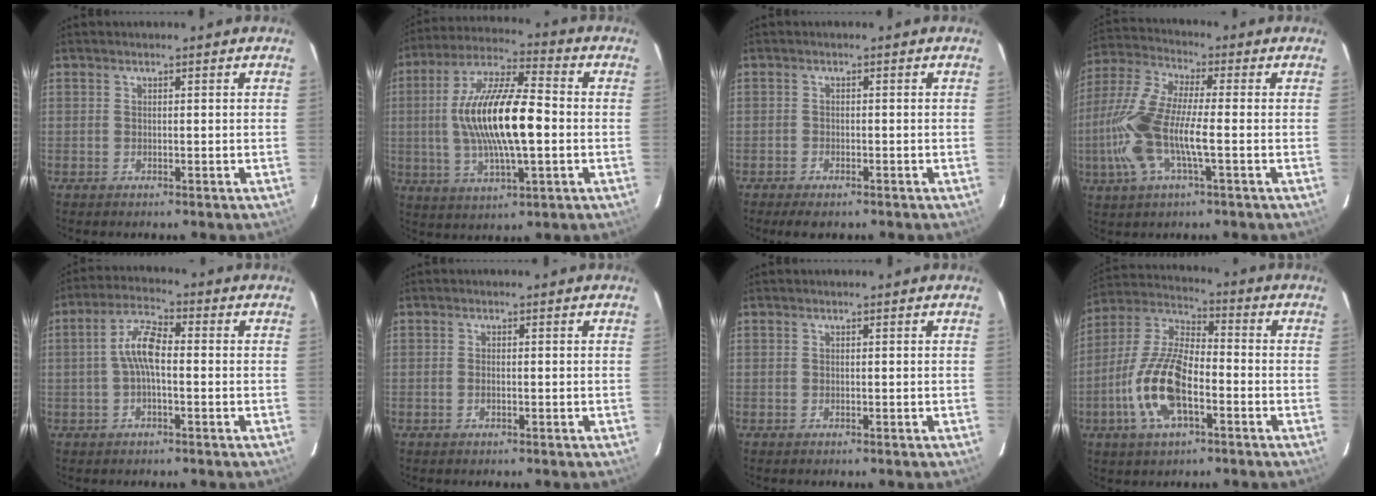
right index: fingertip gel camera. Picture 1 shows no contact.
{"total": 17.5, "force": [-0.7, 5.1, 16.8], "torque": [-0.324, 0.007, -0.015]}
{"total": 3.2, "force": [-2.6, 1.2, 1.5], "torque": [-0.042, -0.011, -0.044]}
{"total": 14.9, "force": [-2.8, 3.7, 14.1], "torque": [-0.303, -0.001, -0.060]}
{"total": 6.5, "force": [-0.5, 2.2, 6.1], "torque": [-0.127, 0.020, -0.012]}
{"total": 0.9, "force": [-0.3, 0.5, 0.7], "torque": [-0.017, 0.000, -0.007]}
{"total": 0.0}
{"total": 14.7, "force": [-5.0, 6.1, 12.4], "torque": [-0.265, -0.001, -0.099]}